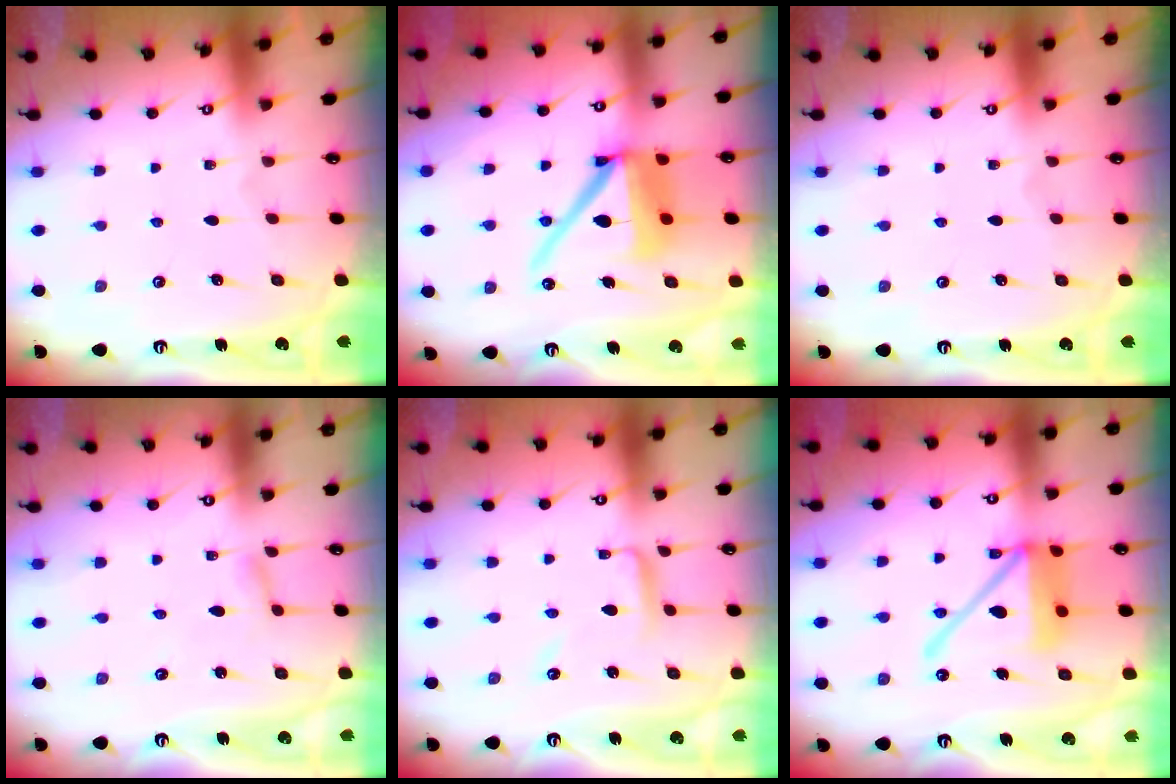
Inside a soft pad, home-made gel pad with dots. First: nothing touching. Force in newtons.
{"total": 15.5, "press": 15.3, "slide": 1.8}
{"total": 0.0}
{"total": 2.3, "press": 2.3, "slide": 0.3}
{"total": 6.2, "press": 6.2, "slide": 0.4}
{"total": 16.2, "press": 16.1, "slide": 1.9}